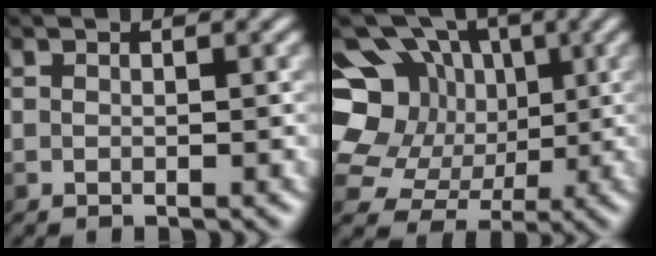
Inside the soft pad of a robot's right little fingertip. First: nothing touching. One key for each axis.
{"total": 14.6, "fx": 3.9, "fy": 11.8, "fz": 7.8, "tx": -0.186, "ty": 0.039, "tz": 0.067}